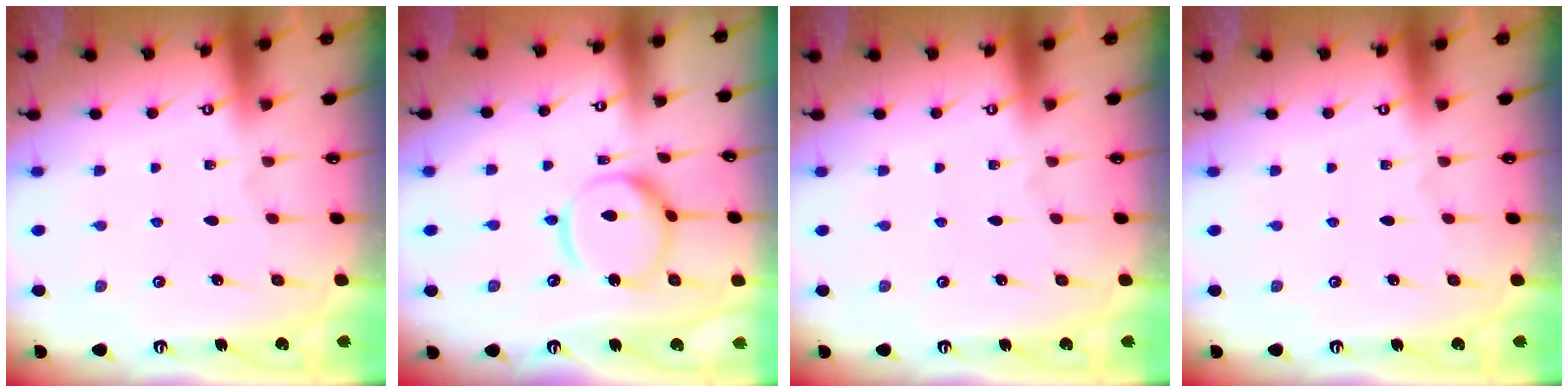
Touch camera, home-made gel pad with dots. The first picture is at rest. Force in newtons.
{"total": 13.6, "press": 13.5, "slide": 1.2}
{"total": 0.0}
{"total": 0.0}